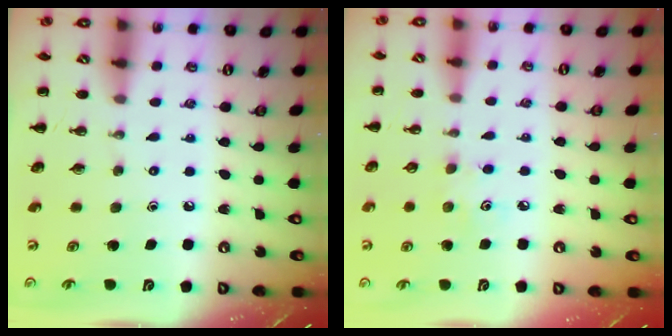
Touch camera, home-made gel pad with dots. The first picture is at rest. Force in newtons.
{"total": 3.8, "press": 3.7, "slide": 0.9}